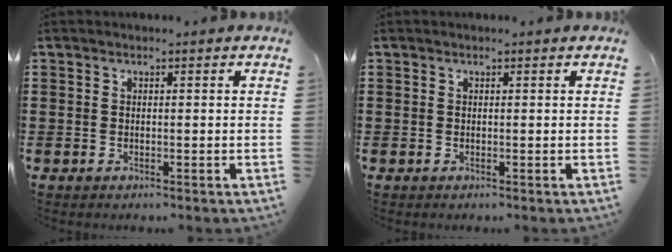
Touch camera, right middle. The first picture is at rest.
{"total": 0.0}